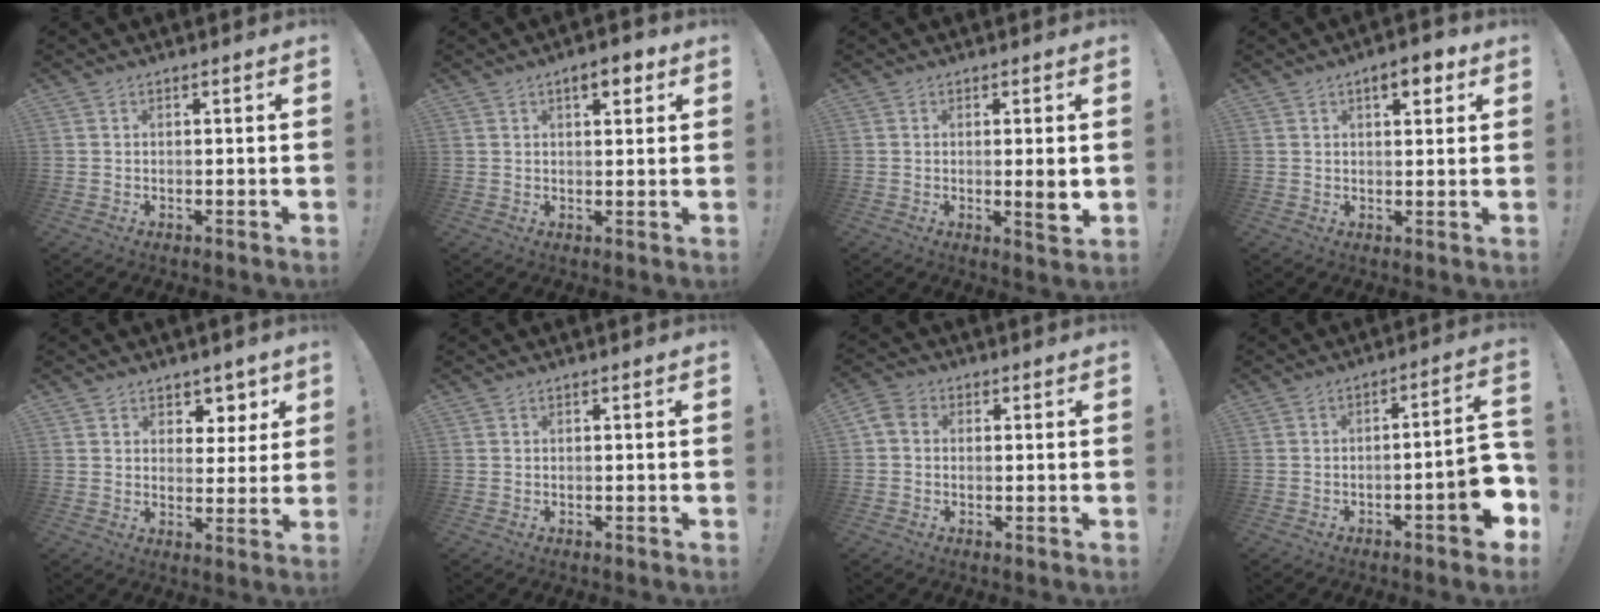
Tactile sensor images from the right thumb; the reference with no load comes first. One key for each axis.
{"total": 5.3, "fx": 2.9, "fy": 2.1, "fz": 3.9, "tx": -0.043, "ty": -0.009, "tz": 0.043}
{"total": 4.3, "fx": 0.1, "fy": 0.3, "fz": 4.3, "tx": -0.053, "ty": -0.015, "tz": 0.000}
{"total": 5.9, "fx": 3.1, "fy": 2.5, "fz": 4.4, "tx": -0.044, "ty": -0.011, "tz": 0.047}
{"total": 6.2, "fx": 4.2, "fy": 4.4, "fz": 1.0, "tx": 0.000, "ty": -0.037, "tz": 0.081}
{"total": 0.0}
{"total": 3.8, "fx": 0.1, "fy": 3.0, "fz": 2.4, "tx": -0.051, "ty": 0.009, "tz": 0.003}
{"total": 10.8, "fx": -4.6, "fy": 2.0, "fz": 9.6, "tx": -0.127, "ty": 0.017, "tz": -0.074}